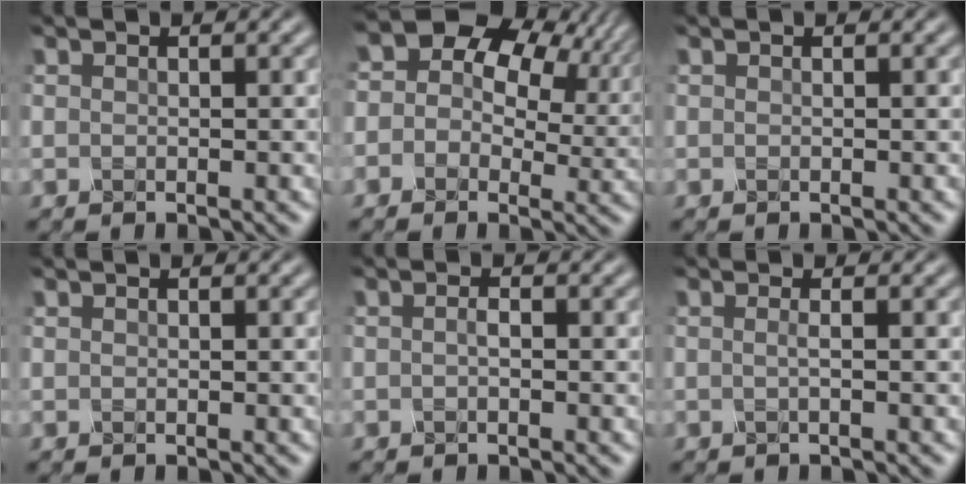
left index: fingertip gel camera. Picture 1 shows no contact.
{"total": 13.4, "force": [5.1, 9.4, 8.1], "torque": [-0.124, 0.048, 0.043]}
{"total": 0.0}
{"total": 0.0}
{"total": 0.8, "force": [-0.5, 0.2, 0.6], "torque": [-0.014, 0.003, -0.013]}
{"total": 1.0, "force": [-0.4, 0.2, 0.8], "torque": [-0.011, 0.001, -0.018]}